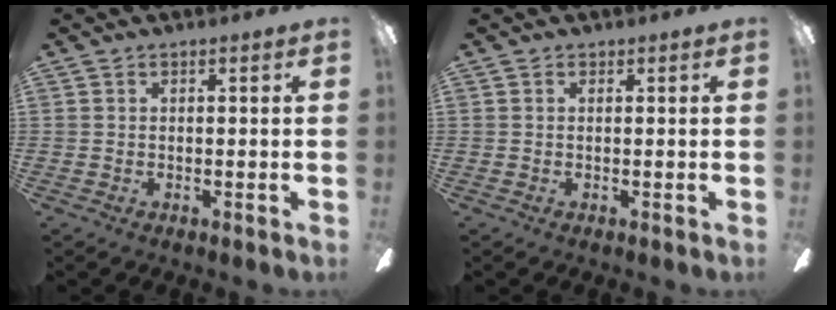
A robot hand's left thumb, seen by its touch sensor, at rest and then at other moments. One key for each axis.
{"total": 0.0}